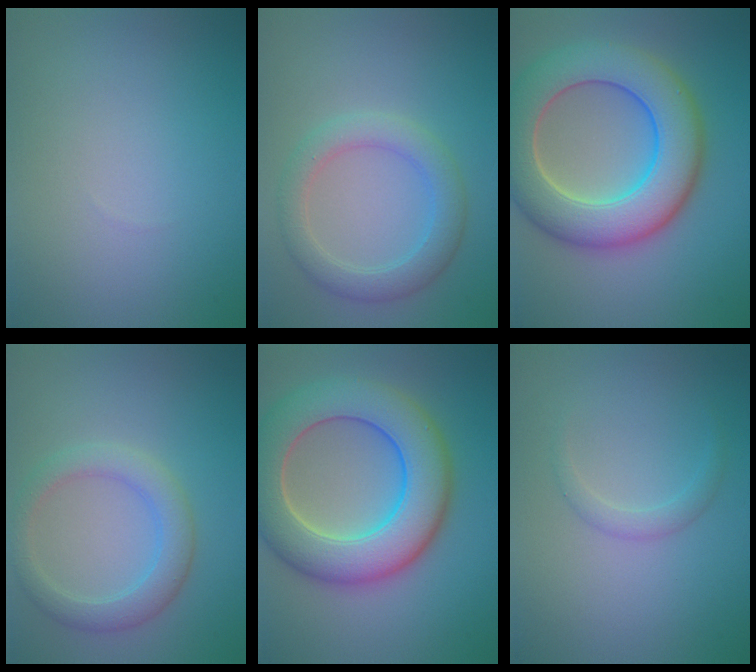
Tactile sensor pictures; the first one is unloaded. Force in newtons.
{"total": 3.6, "press": 3.6, "slide": 0.4}
{"total": 10.3, "press": 10.3, "slide": 0.7}
{"total": 3.4, "press": 3.4, "slide": 0.4}
{"total": 10.3, "press": 10.3, "slide": 0.7}
{"total": 1.2, "press": 1.2, "slide": 0.0}